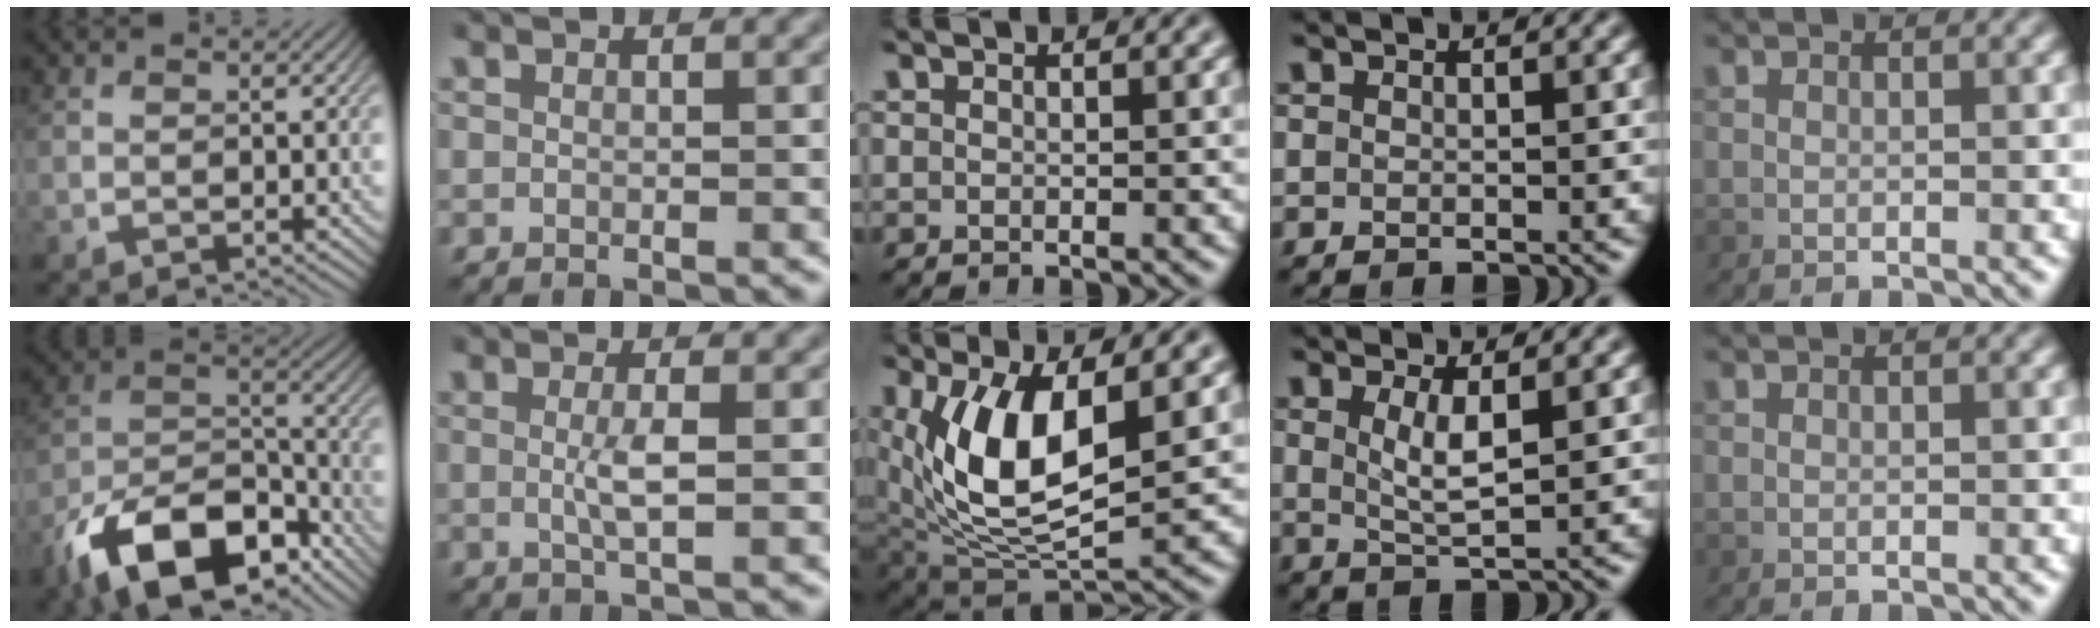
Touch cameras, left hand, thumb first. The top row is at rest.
{"thumb": {"total": 16.6, "force": [-10.5, 8.2, 9.8], "torque": [-0.195, -0.032, -0.188]}, "index": {"total": 2.0, "force": [-0.6, 0.1, 1.9], "torque": [-0.037, 0.001, -0.006]}, "middle": {"total": 9.2, "force": [2.0, 4.2, 7.9], "torque": [-0.166, -0.013, 0.039]}, "ring": {"total": 2.6, "force": [0.5, 0.6, 2.5], "torque": [-0.049, -0.007, 0.013]}}